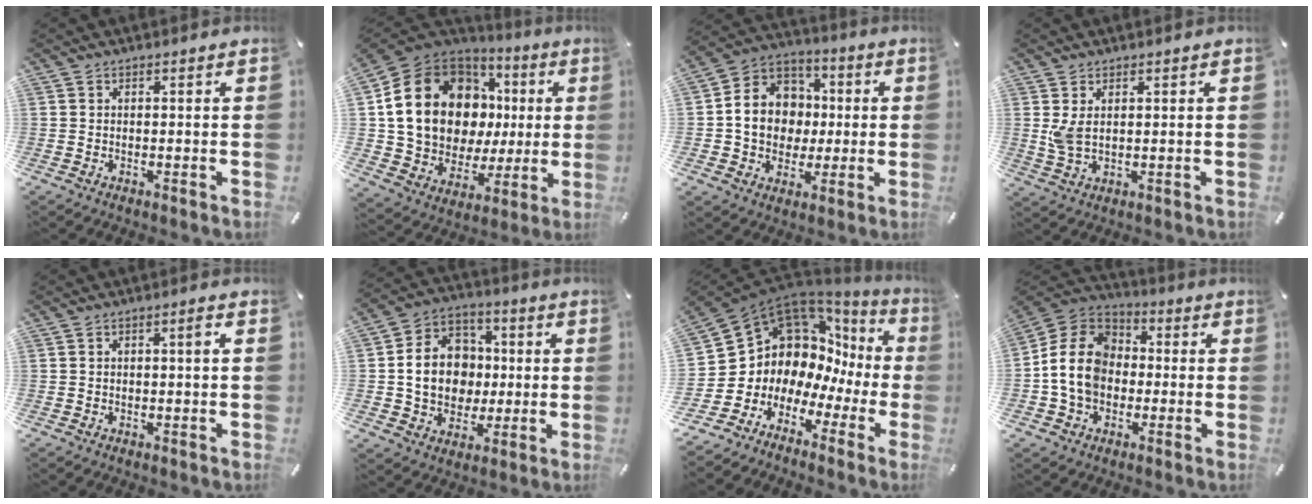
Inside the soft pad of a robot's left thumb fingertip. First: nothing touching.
{"total": 21.7, "force": [4.4, 17.0, 12.8], "torque": [-0.232, -0.022, 0.099]}
{"total": 12.9, "force": [-1.0, 11.6, 5.5], "torque": [-0.112, 0.017, -0.016]}
{"total": 4.6, "force": [1.3, 2.4, 3.7], "torque": [-0.080, -0.006, 0.019]}
{"total": 1.8, "force": [0.2, 0.5, 1.7], "torque": [-0.032, 0.005, 0.001]}
{"total": 14.2, "force": [-0.3, 12.3, 7.0], "torque": [-0.141, 0.016, 0.002]}
{"total": 9.4, "force": [4.8, 7.8, 2.0], "torque": [-0.062, -0.084, 0.101]}
{"total": 12.3, "force": [-1.9, 10.6, 5.9], "torque": [-0.146, 0.025, -0.037]}